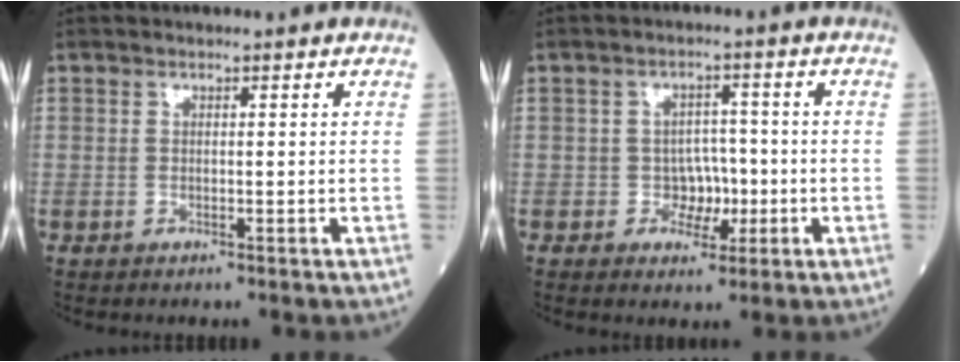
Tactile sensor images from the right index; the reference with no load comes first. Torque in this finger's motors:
{"motor_torque": [-0.04, -0.13, 0.05, 0.00]}